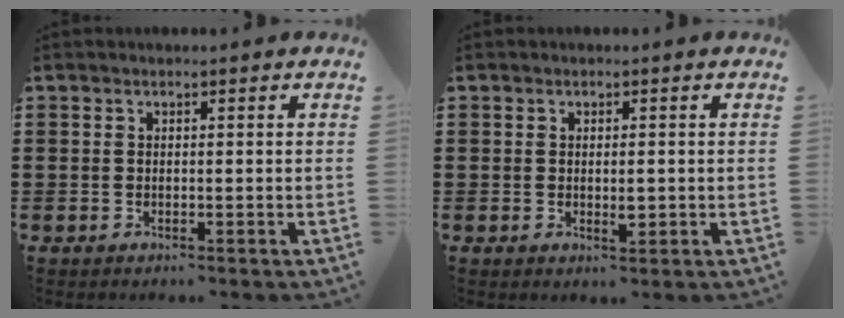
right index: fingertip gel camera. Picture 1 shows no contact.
{"total": 2.0, "force": [-0.2, 0.5, 1.9], "torque": [-0.033, -0.002, -0.003]}